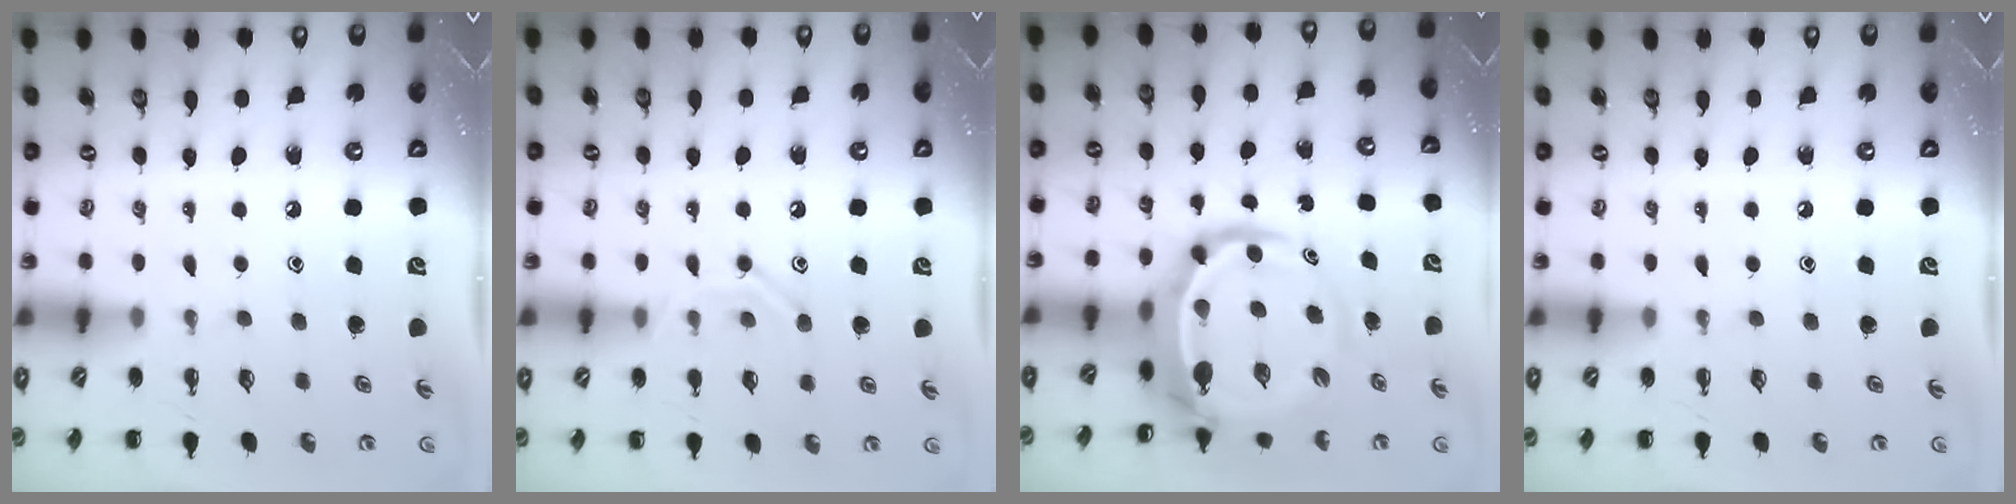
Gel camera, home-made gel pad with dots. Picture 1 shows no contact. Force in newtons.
{"total": 9.3, "press": 9.3, "slide": 1.2}
{"total": 9.1, "press": 8.7, "slide": 2.5}
{"total": 0.0}